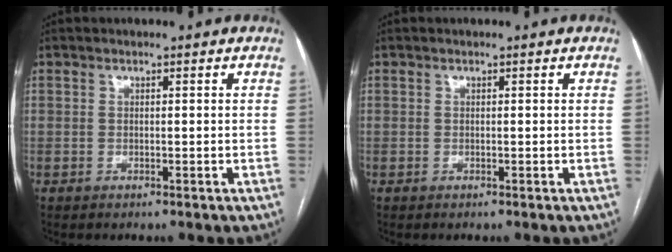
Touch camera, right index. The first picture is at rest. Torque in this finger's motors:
{"motor_torque": [0.00, 0.00, 0.00, 0.00]}